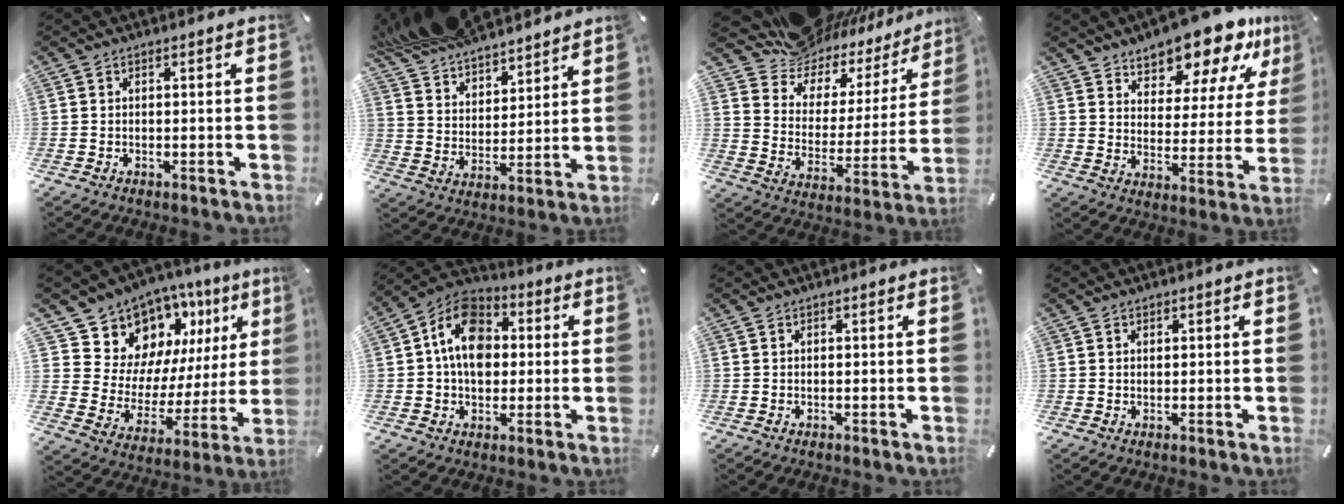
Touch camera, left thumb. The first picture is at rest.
{"total": 11.8, "force": [10.8, 4.3, 2.1], "torque": [-0.083, -0.075, 0.206]}
{"total": 11.3, "force": [9.9, 5.4, -0.2], "torque": [-0.012, -0.115, 0.167]}
{"total": 14.8, "force": [12.8, 5.7, 4.8], "torque": [-0.075, -0.110, 0.219]}
{"total": 12.6, "force": [9.1, 8.4, 2.3], "torque": [-0.038, -0.105, 0.164]}
{"total": 12.6, "force": [0.5, 9.9, 7.8], "torque": [-0.133, 0.013, 0.007]}
{"total": 0.0}
{"total": 0.8, "force": [0.4, 0.7, 0.1], "torque": [0.006, -0.002, 0.005]}